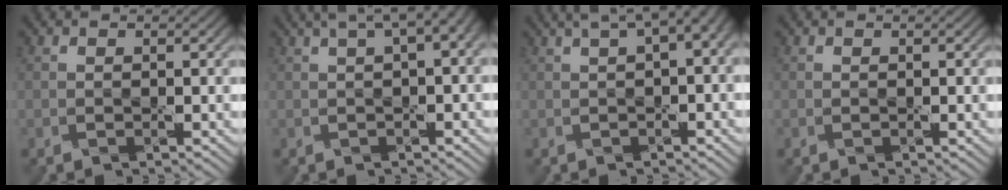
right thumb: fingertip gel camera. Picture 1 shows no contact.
{"total": 6.9, "force": [2.7, 2.2, 6.0], "torque": [-0.078, 0.028, 0.037]}
{"total": 6.8, "force": [2.7, 2.1, 5.8], "torque": [-0.079, 0.024, 0.042]}
{"total": 0.0}